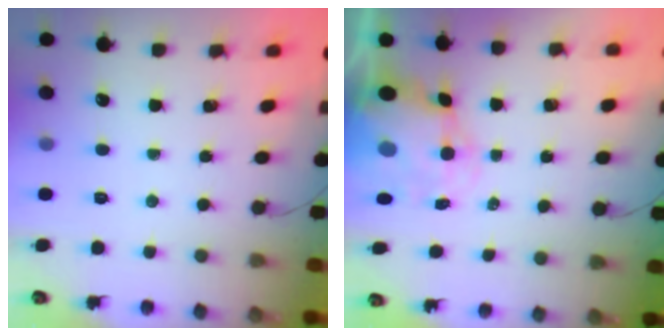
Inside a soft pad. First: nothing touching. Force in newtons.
{"total": 9.6, "press": 9.2, "slide": 2.4}